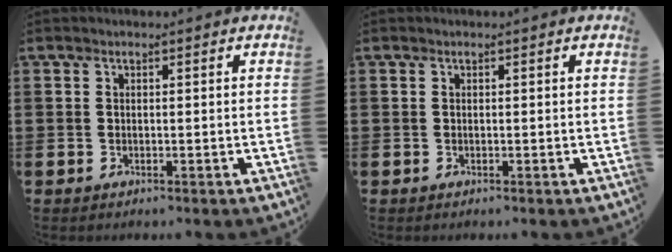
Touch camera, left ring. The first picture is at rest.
{"total": 0.0}